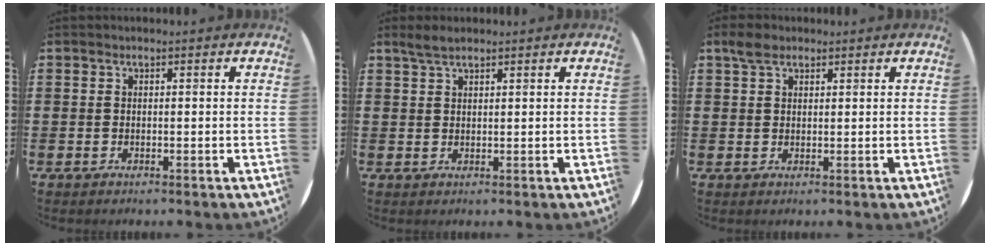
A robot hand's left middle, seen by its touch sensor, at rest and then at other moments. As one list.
[{"total": 2.1, "force": [1.7, 0.5, 1.1], "torque": [-0.025, 0.004, 0.031]}, {"total": 2.3, "force": [1.7, 1.2, 1.0], "torque": [-0.014, 0.003, 0.031]}]